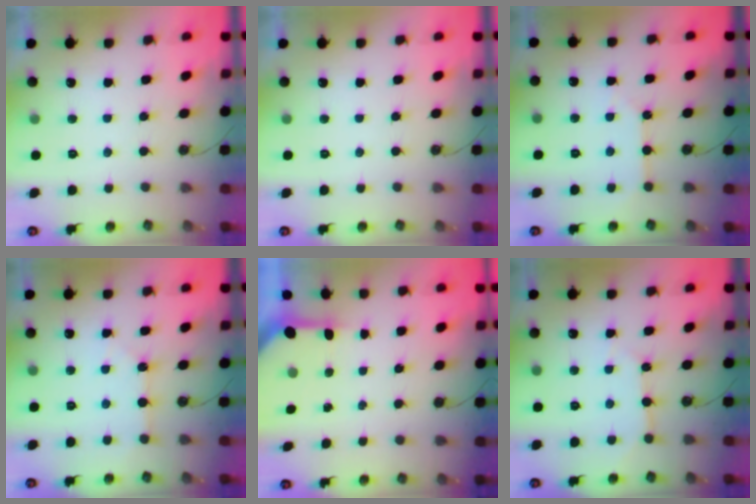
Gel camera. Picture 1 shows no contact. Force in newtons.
{"total": 0.0}
{"total": 2.5, "press": 2.5, "slide": 0.2}
{"total": 2.9, "press": 2.9, "slide": 0.5}
{"total": 2.9, "press": 2.9, "slide": 0.2}
{"total": 3.8, "press": 3.7, "slide": 0.5}